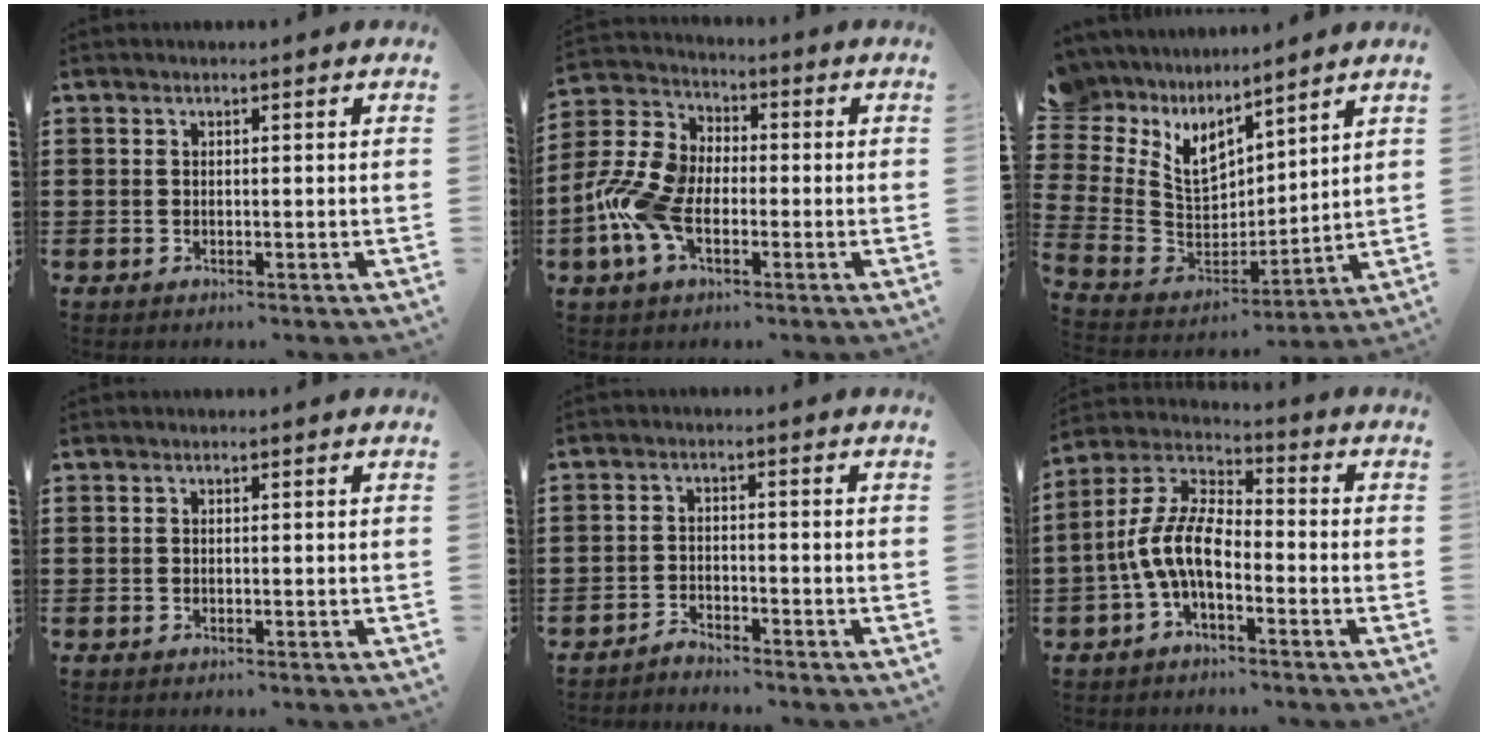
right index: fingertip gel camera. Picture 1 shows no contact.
{"total": 9.3, "force": [-3.0, 5.7, 6.6], "torque": [-0.180, 0.000, -0.065]}
{"total": 7.2, "force": [4.4, 5.0, 2.7], "torque": [-0.106, -0.046, 0.078]}
{"total": 0.0}
{"total": 2.2, "force": [-2.1, 0.2, -0.2], "torque": [-0.006, 0.006, -0.047]}
{"total": 9.1, "force": [-3.3, 3.9, 7.6], "torque": [-0.187, -0.010, -0.071]}